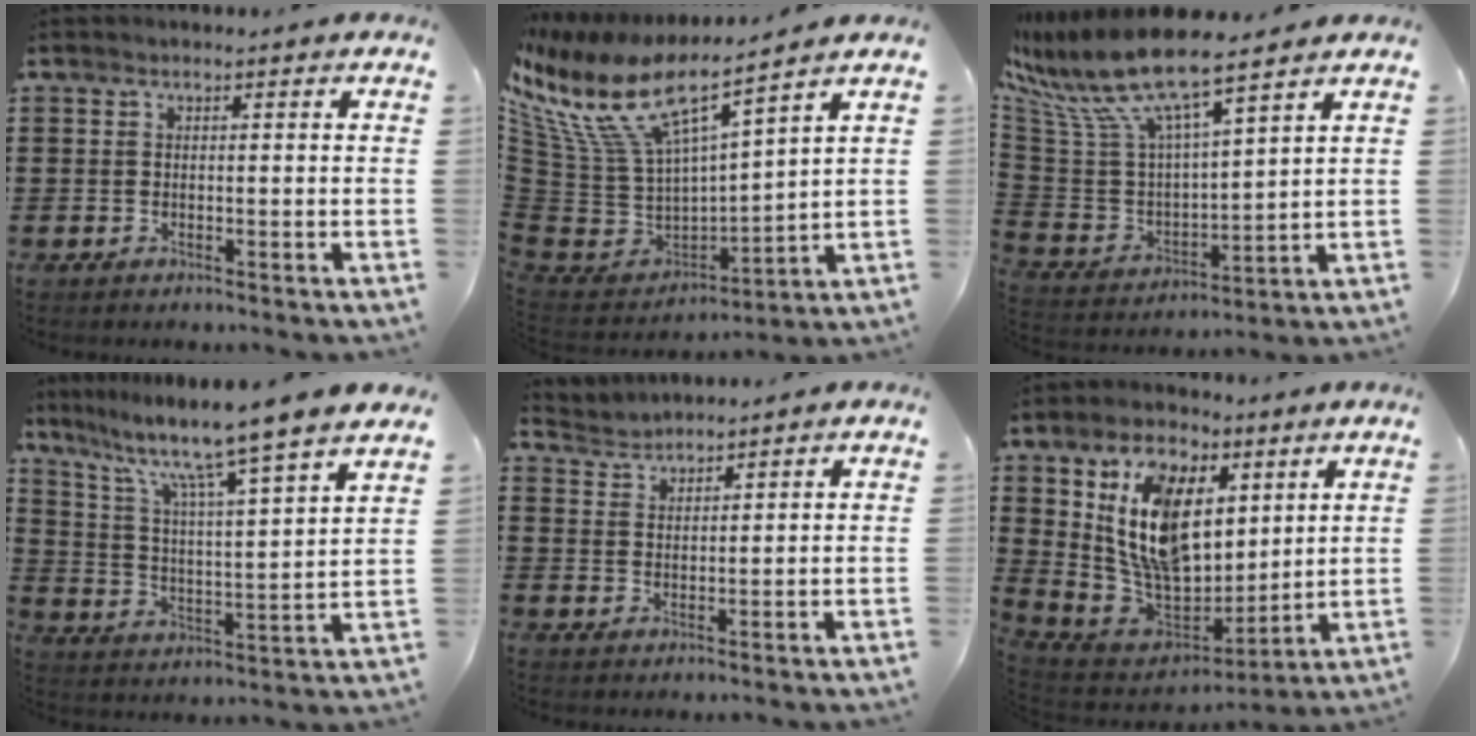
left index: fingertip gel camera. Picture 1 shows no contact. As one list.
[{"total": 11.1, "force": [7.2, 3.9, 7.5], "torque": [-0.195, -0.053, 0.119]}, {"total": 9.9, "force": [7.8, 1.3, 6.0], "torque": [-0.162, -0.058, 0.129]}, {"total": 9.0, "force": [7.4, -0.7, 5.1], "torque": [-0.129, -0.059, 0.115]}, {"total": 2.5, "force": [2.5, 0.3, -0.5], "torque": [0.001, -0.005, 0.046]}, {"total": 14.3, "force": [5.5, 8.6, 10.0], "torque": [-0.230, -0.014, 0.101]}]